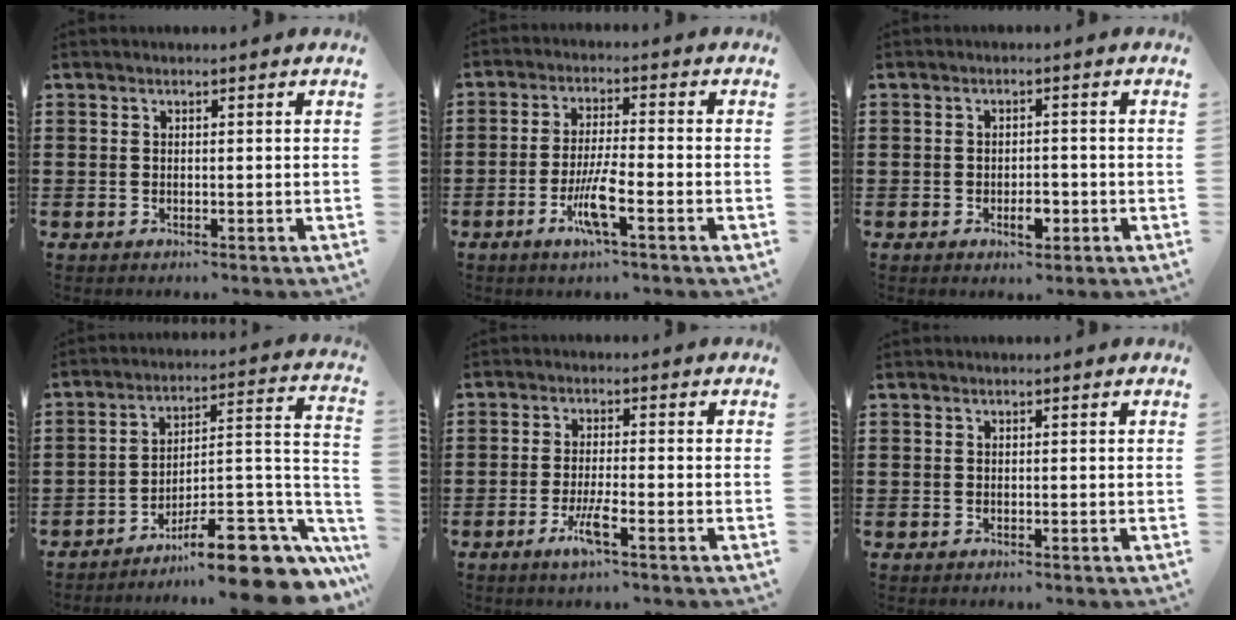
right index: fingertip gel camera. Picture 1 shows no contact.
{"total": 6.7, "force": [-2.9, 0.8, 6.0], "torque": [-0.123, -0.010, -0.059]}
{"total": 3.4, "force": [-1.4, 1.5, 2.8], "torque": [-0.048, 0.003, -0.024]}
{"total": 12.4, "force": [-9.3, 2.9, 7.7], "torque": [-0.092, 0.033, -0.163]}
{"total": 4.2, "force": [-2.1, 0.2, 3.6], "torque": [-0.078, -0.014, -0.042]}
{"total": 0.0}